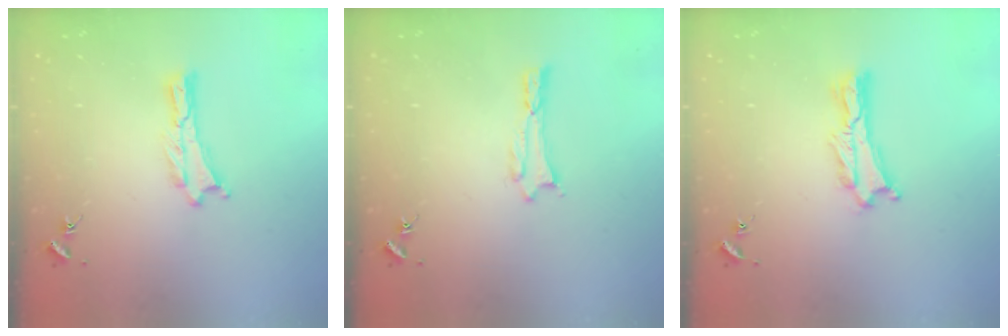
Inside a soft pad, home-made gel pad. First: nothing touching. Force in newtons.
{"total": 0.0}
{"total": 1.2, "press": 1.1, "slide": 0.3}